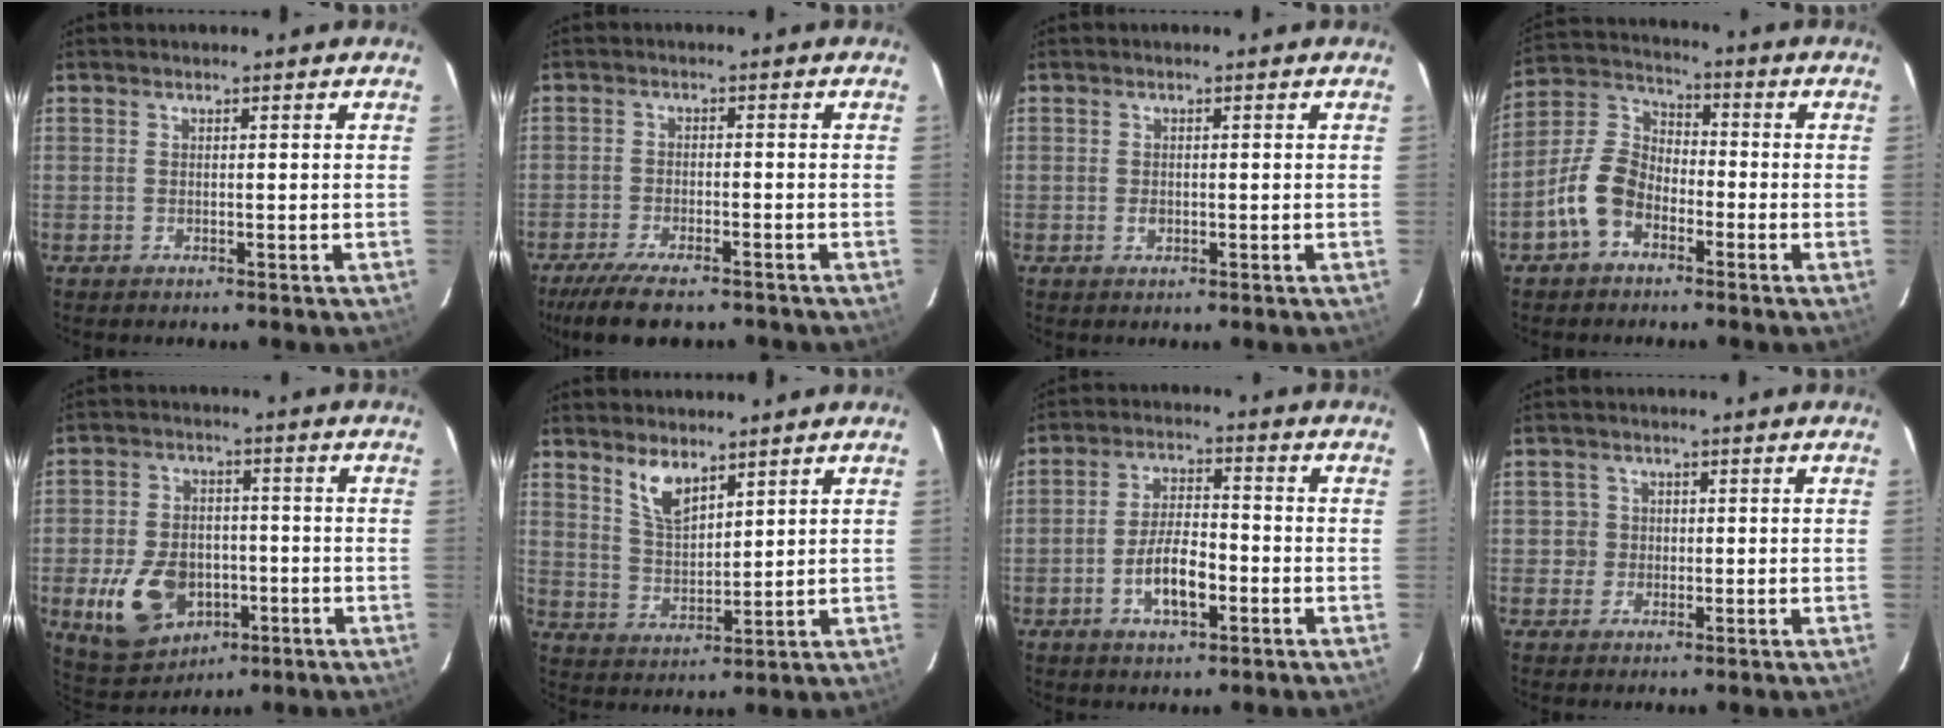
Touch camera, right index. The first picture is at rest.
{"total": 10.6, "force": [-8.7, 2.5, 5.5], "torque": [-0.129, -0.030, -0.147]}
{"total": 1.2, "force": [-0.3, 0.9, 0.7], "torque": [-0.013, 0.000, -0.006]}
{"total": 9.6, "force": [-4.9, 6.0, 5.6], "torque": [-0.124, 0.025, -0.097]}
{"total": 13.9, "force": [-4.8, 9.5, 8.9], "torque": [-0.198, -0.001, -0.062]}
{"total": 6.6, "force": [4.7, 2.4, 3.9], "torque": [-0.071, 0.000, 0.097]}
{"total": 7.9, "force": [-3.1, 3.2, 6.6], "torque": [-0.132, 0.005, -0.051]}
{"total": 2.4, "force": [-0.3, 2.4, -0.1], "torque": [0.009, 0.015, -0.004]}